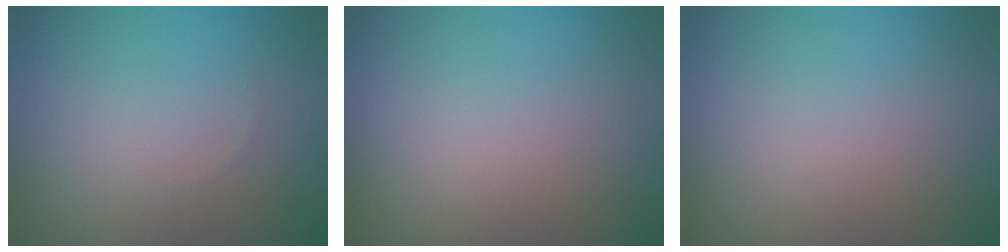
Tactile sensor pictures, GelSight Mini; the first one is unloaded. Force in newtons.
{"total": 0.0}
{"total": 0.0}